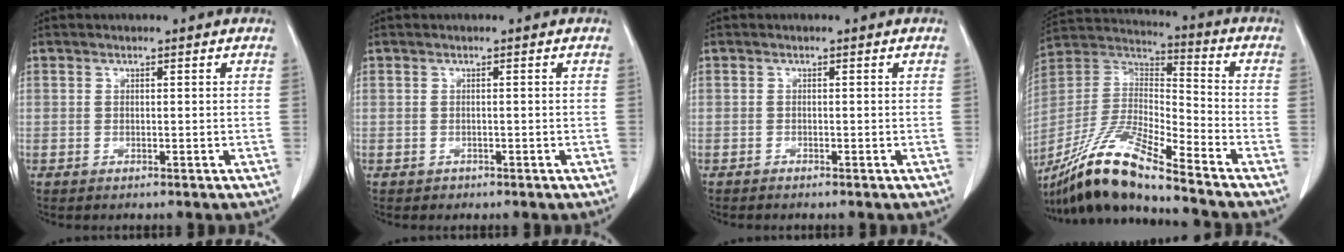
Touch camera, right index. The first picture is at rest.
{"total": 0.6, "force": [-0.4, 0.4, 0.0], "torque": [-0.008, 0.001, -0.006]}
{"total": 0.7, "force": [-0.6, 0.0, 0.2], "torque": [-0.004, -0.001, -0.011]}
{"total": 17.2, "force": [-14.3, 0.1, 9.6], "torque": [-0.203, -0.008, -0.274]}